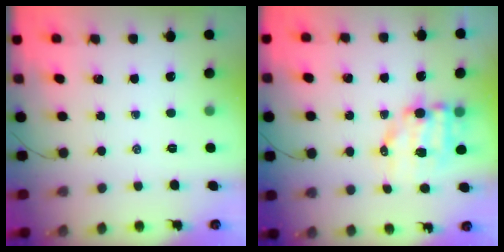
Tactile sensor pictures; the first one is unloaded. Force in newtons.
{"total": 9.3, "press": 9.1, "slide": 1.8}